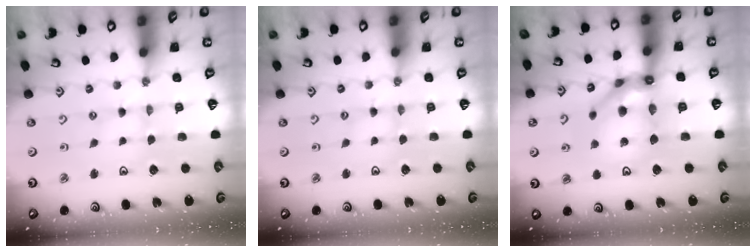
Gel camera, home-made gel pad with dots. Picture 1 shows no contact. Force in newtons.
{"total": 0.9, "press": 0.8, "slide": 0.2}
{"total": 14.4, "press": 14.2, "slide": 2.8}